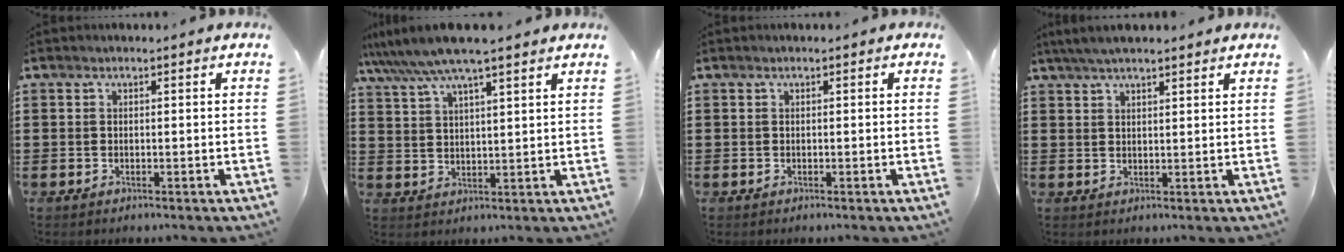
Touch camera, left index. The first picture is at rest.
{"total": 7.4, "force": [6.2, 0.3, 4.1], "torque": [-0.097, -0.018, 0.109]}
{"total": 0.0}
{"total": 3.6, "force": [2.9, 0.7, 2.0], "torque": [-0.044, 0.004, 0.053]}